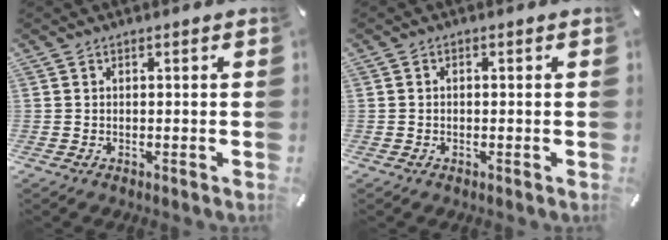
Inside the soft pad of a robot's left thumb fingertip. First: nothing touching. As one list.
[{"total": 0.7, "force": [-0.3, 0.5, 0.4], "torque": [-0.008, 0.002, -0.006]}]